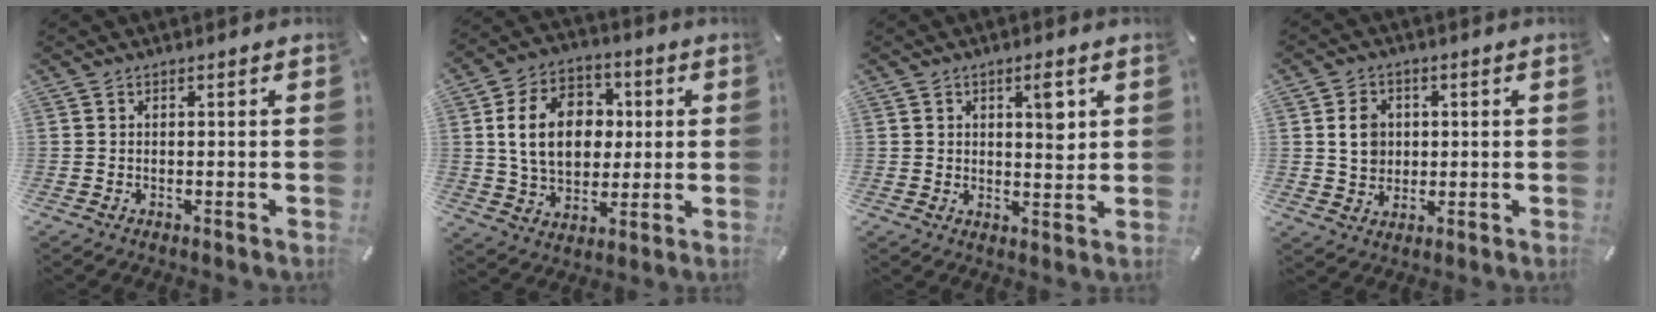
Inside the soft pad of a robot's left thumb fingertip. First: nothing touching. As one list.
[{"total": 15.6, "force": [2.0, 12.0, 9.8], "torque": [-0.177, 0.017, 0.035]}, {"total": 5.6, "force": [2.1, 2.7, 4.5], "torque": [-0.053, -0.009, 0.025]}, {"total": 6.2, "force": [0.9, 5.6, 2.4], "torque": [-0.034, 0.005, 0.015]}]